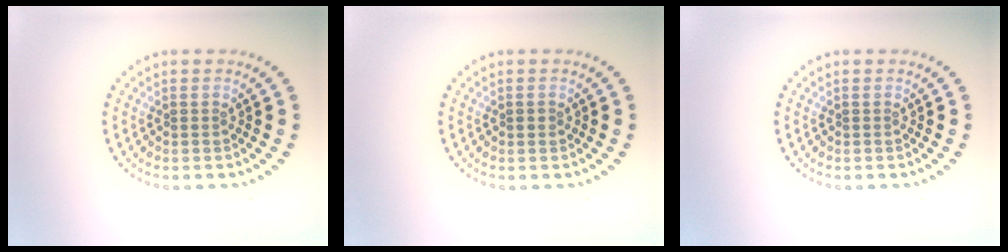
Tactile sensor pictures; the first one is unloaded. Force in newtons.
{"total": 0.7, "press": 0.7, "slide": 0.0}
{"total": 0.0}